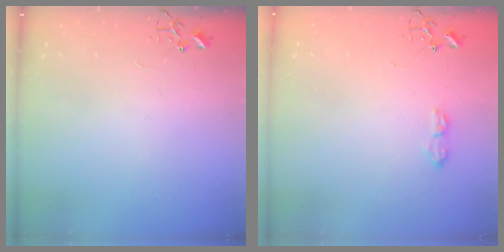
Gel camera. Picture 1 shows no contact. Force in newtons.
{"total": 7.0, "press": 7.0, "slide": 0.8}